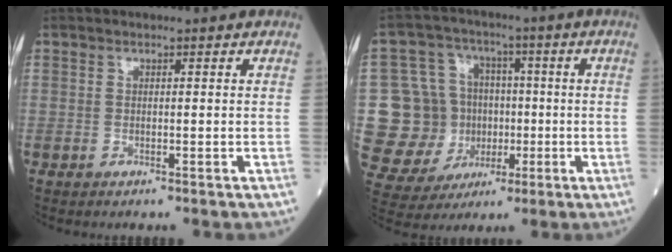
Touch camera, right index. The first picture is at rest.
{"total": 13.5, "force": [-0.9, 12.0, 6.2], "torque": [-0.132, 0.041, 0.013]}